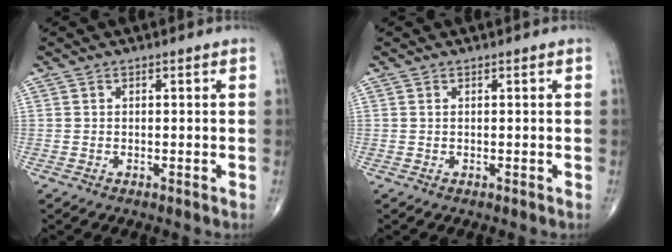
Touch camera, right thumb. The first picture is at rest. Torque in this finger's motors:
{"motor_torque": [-0.20, 0.08, 0.04, 0.17, 0.06]}